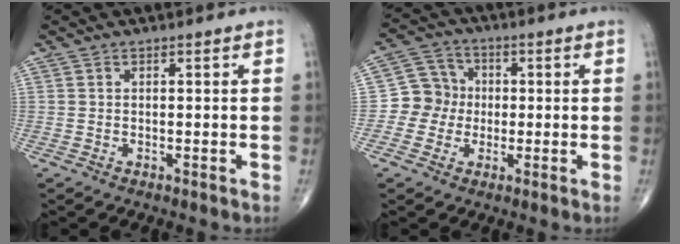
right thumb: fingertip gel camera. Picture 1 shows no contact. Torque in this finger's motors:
{"motor_torque": [-0.23, 0.16, 0.11, -0.04, -0.02]}